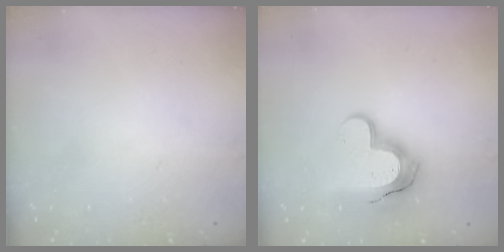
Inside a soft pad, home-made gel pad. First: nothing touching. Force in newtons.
{"total": 15.4, "press": 15.3, "slide": 1.1}